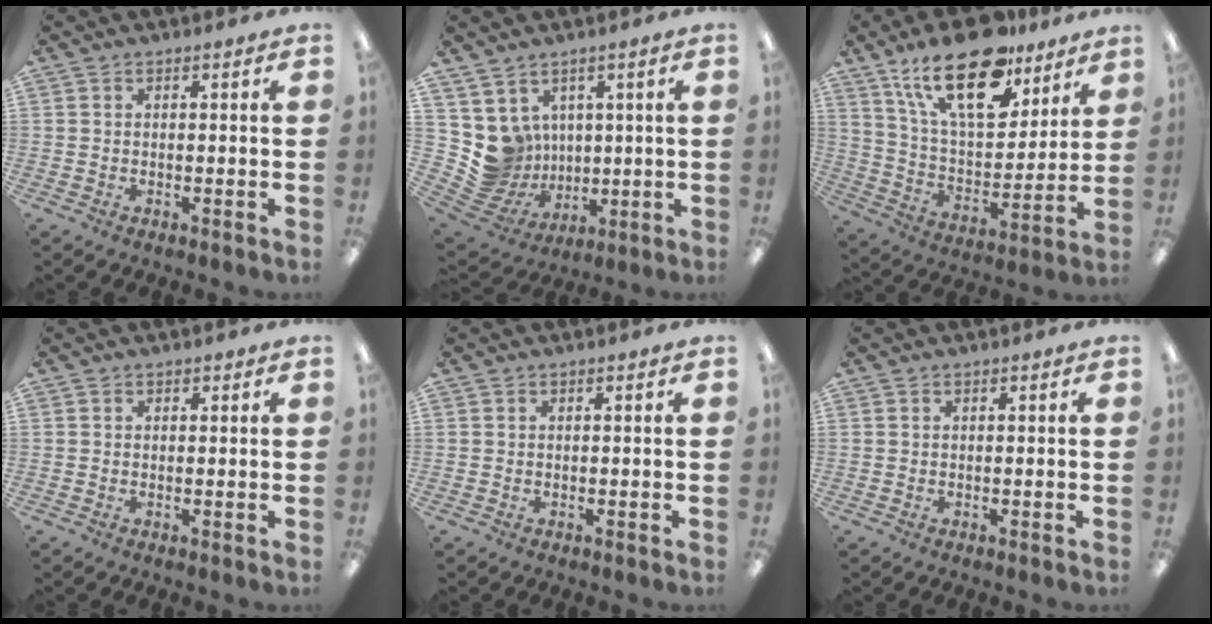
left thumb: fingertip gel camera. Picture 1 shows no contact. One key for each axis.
{"total": 9.1, "fx": 3.0, "fy": 8.5, "fz": 0.8, "tx": -0.062, "ty": -0.041, "tz": 0.069}
{"total": 23.4, "fx": 15.3, "fy": 10.5, "fz": 14.3, "tx": -0.250, "ty": -0.079, "tz": 0.265}
{"total": 0.8, "fx": 0.4, "fy": 0.7, "fz": 0.0, "tx": 0.007, "ty": 0.001, "tz": 0.006}
{"total": 0.0}
{"total": 0.0}